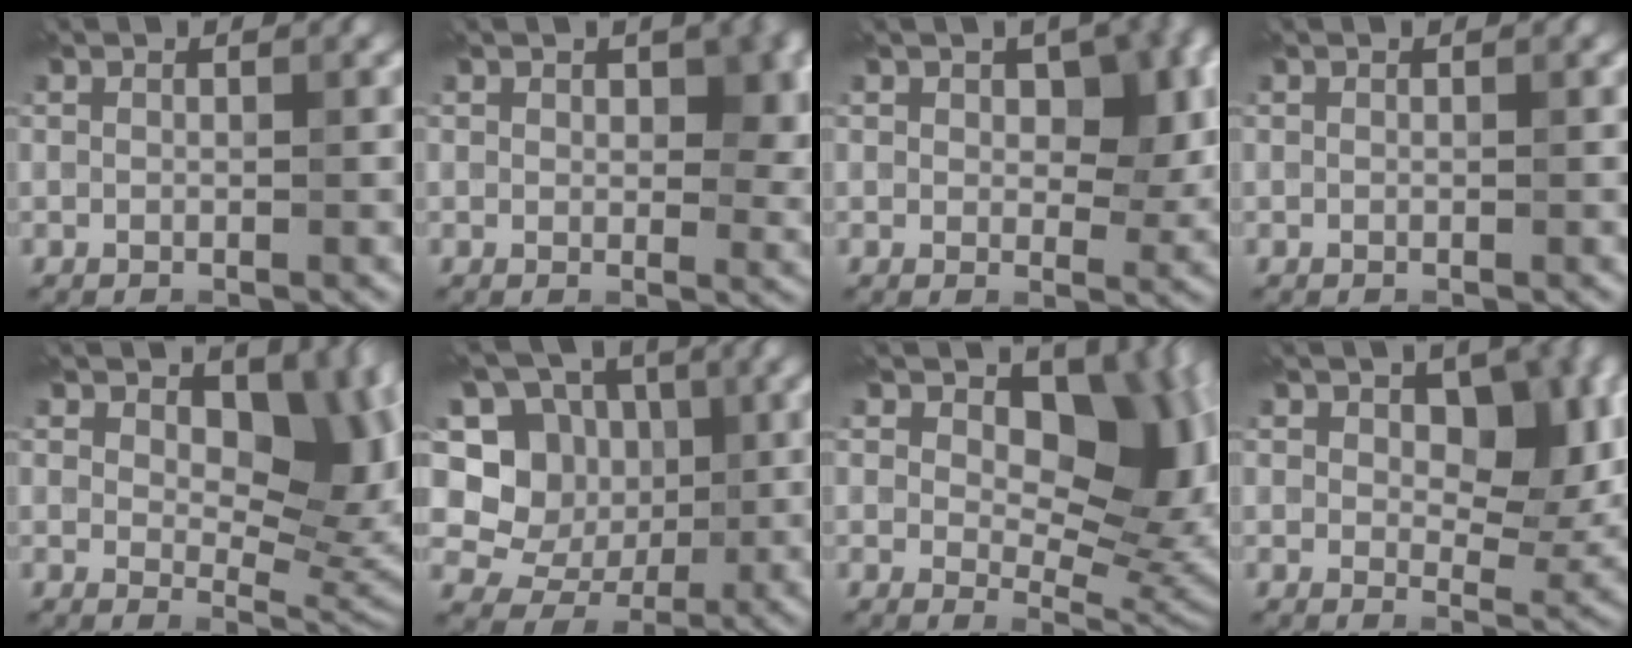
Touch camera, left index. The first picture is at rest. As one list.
[{"total": 5.3, "force": [1.3, 3.1, 4.1], "torque": [-0.045, 0.004, 0.019]}, {"total": 5.9, "force": [1.4, 3.3, 4.6], "torque": [-0.055, 0.001, 0.021]}, {"total": 0.0}, {"total": 11.4, "force": [3.6, 6.8, 8.4], "torque": [-0.100, -0.007, 0.055]}, {"total": 6.6, "force": [1.5, 5.8, 2.8], "torque": [-0.041, 0.000, 0.007]}, {"total": 12.6, "force": [3.6, 7.6, 9.4], "torque": [-0.106, 0.000, 0.060]}, {"total": 7.5, "force": [2.1, 4.5, 5.6], "torque": [-0.069, -0.003, 0.029]}]